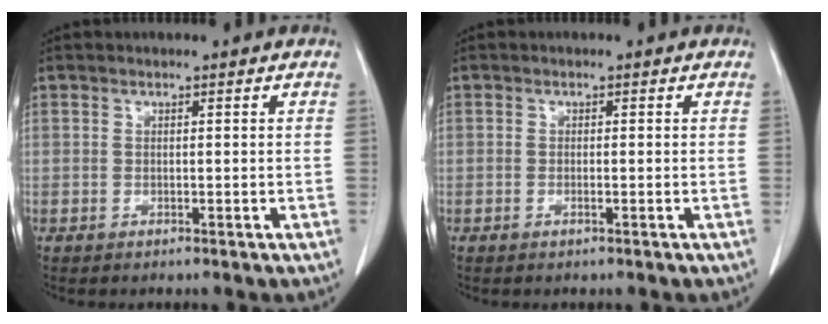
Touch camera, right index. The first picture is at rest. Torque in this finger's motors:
{"motor_torque": [-0.15, 0.12, -0.06, -0.01]}